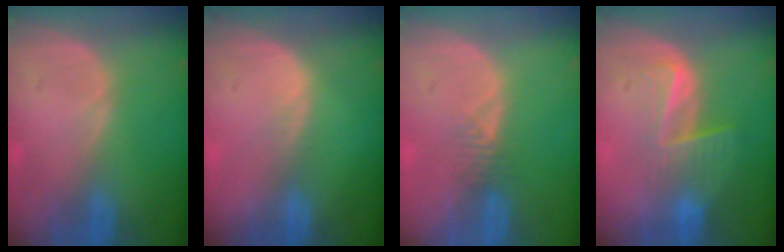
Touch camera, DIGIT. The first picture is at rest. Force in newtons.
{"total": 1.1, "press": 0.7, "slide": 0.9}
{"total": 1.6, "press": 1.4, "slide": 0.9}
{"total": 6.8, "press": 5.5, "slide": 4.0}